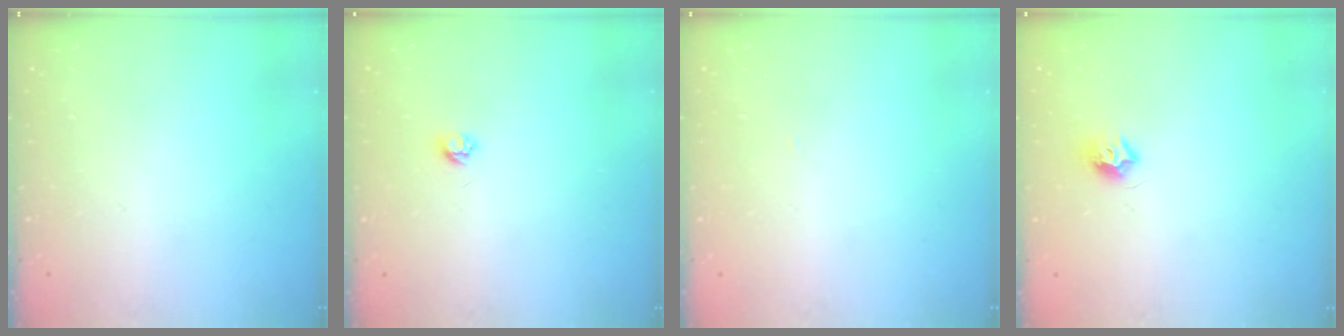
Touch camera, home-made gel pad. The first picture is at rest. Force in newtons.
{"total": 3.4, "press": 3.4, "slide": 0.3}
{"total": 1.3, "press": 1.3, "slide": 0.0}
{"total": 7.4, "press": 7.4, "slide": 0.5}